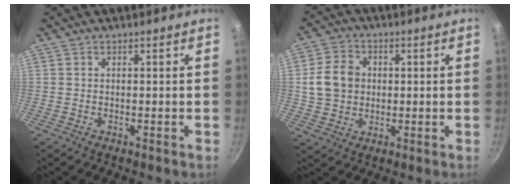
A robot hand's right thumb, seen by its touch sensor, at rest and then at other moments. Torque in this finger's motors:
{"motor_torque": [-0.38, 0.40, 0.12, -0.13, 0.05]}